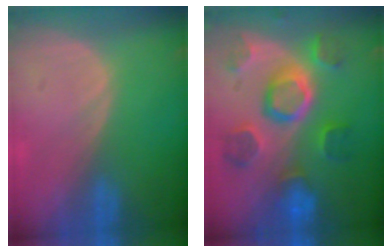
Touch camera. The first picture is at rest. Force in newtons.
{"total": 10.7, "press": 9.7, "slide": 4.4}